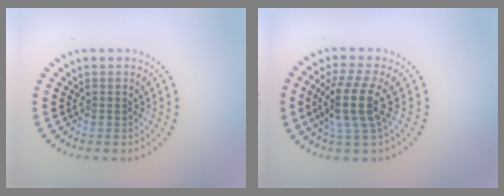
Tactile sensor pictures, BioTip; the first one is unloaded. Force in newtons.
{"total": 4.3, "press": 3.4, "slide": 2.6}